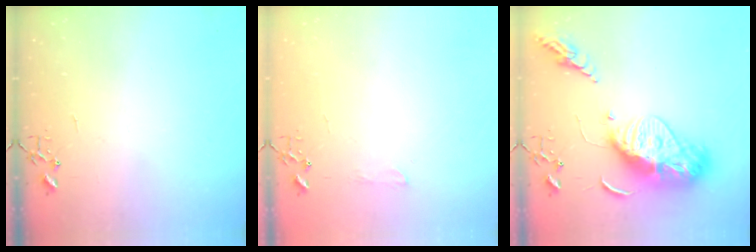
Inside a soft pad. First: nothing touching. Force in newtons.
{"total": 4.7, "press": 4.6, "slide": 0.7}
{"total": 18.2, "press": 18.1, "slide": 1.5}